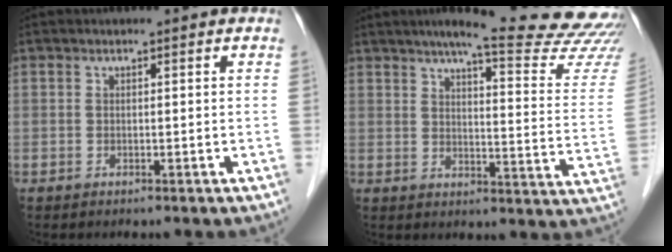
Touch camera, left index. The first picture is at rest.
{"total": 21.3, "force": [19.2, -0.8, 9.2], "torque": [-0.123, -0.095, 0.223]}